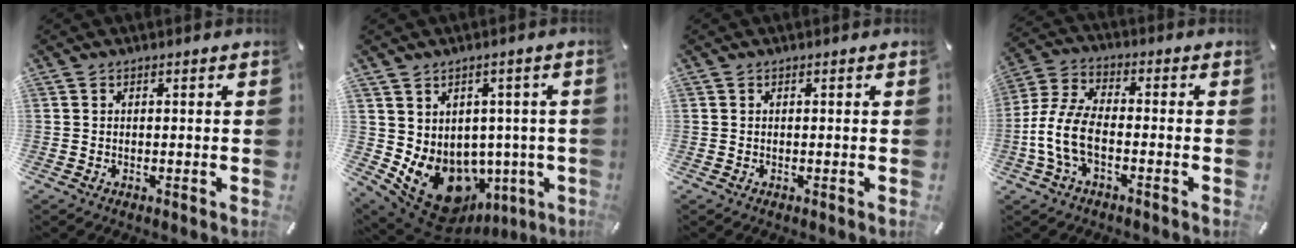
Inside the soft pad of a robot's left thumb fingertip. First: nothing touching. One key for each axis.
{"total": 12.8, "fx": -4.4, "fy": 9.9, "fz": 6.9, "tx": -0.101, "ty": -0.012, "tz": -0.060}
{"total": 0.0}
{"total": 9.6, "fx": -3.4, "fy": 4.8, "fz": 7.7, "tx": -0.175, "ty": -0.001, "tz": -0.064}